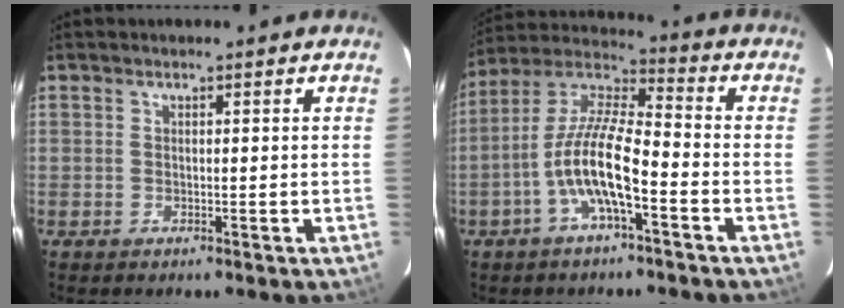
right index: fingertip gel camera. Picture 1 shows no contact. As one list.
[{"total": 11.9, "force": [-4.8, 2.8, 10.5], "torque": [-0.216, 0.006, -0.095]}]